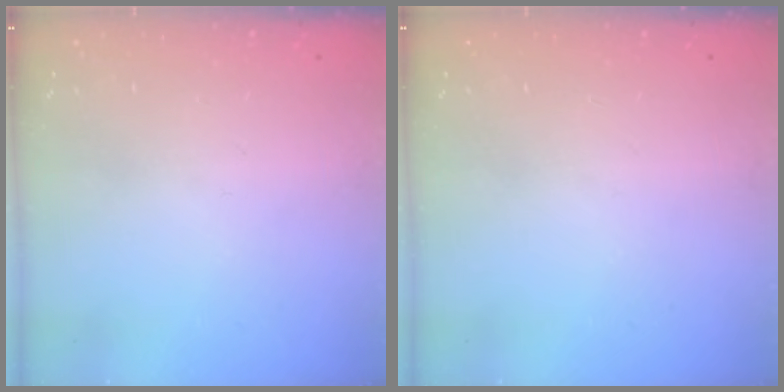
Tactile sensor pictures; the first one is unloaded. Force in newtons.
{"total": 0.0}